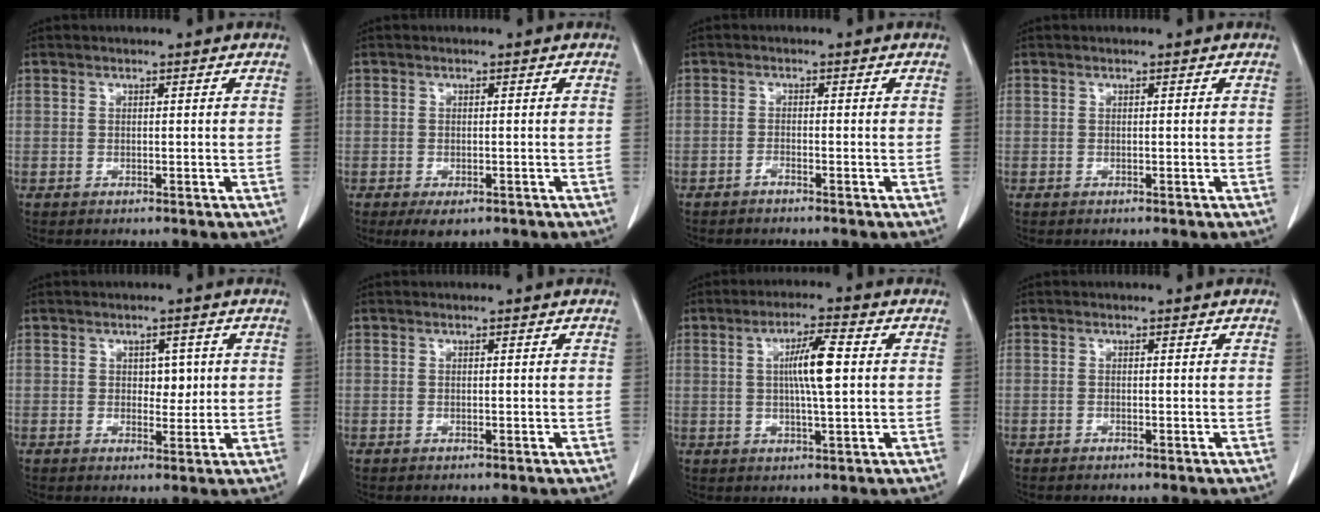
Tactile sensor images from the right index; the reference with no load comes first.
{"total": 2.6, "force": [-1.5, 1.5, 1.6], "torque": [-0.021, -0.004, -0.012]}
{"total": 0.9, "force": [-0.8, 0.0, 0.3], "torque": [-0.007, 0.001, -0.015]}
{"total": 0.0}
{"total": 3.0, "force": [0.6, 1.9, 2.2], "torque": [-0.023, -0.001, 0.010]}
{"total": 0.0}
{"total": 6.7, "force": [0.9, 0.4, 6.7], "torque": [-0.117, 0.002, 0.014]}
{"total": 0.0}